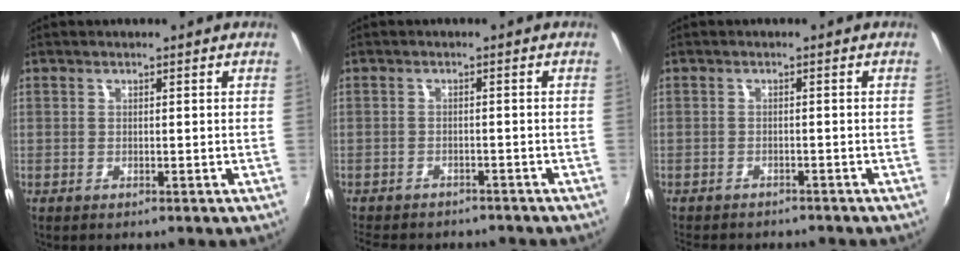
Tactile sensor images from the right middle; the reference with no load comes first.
{"total": 8.9, "force": [-7.8, 3.1, 3.2], "torque": [-0.079, -0.022, -0.114]}
{"total": 6.4, "force": [-5.7, 1.9, 2.1], "torque": [-0.056, -0.021, -0.085]}